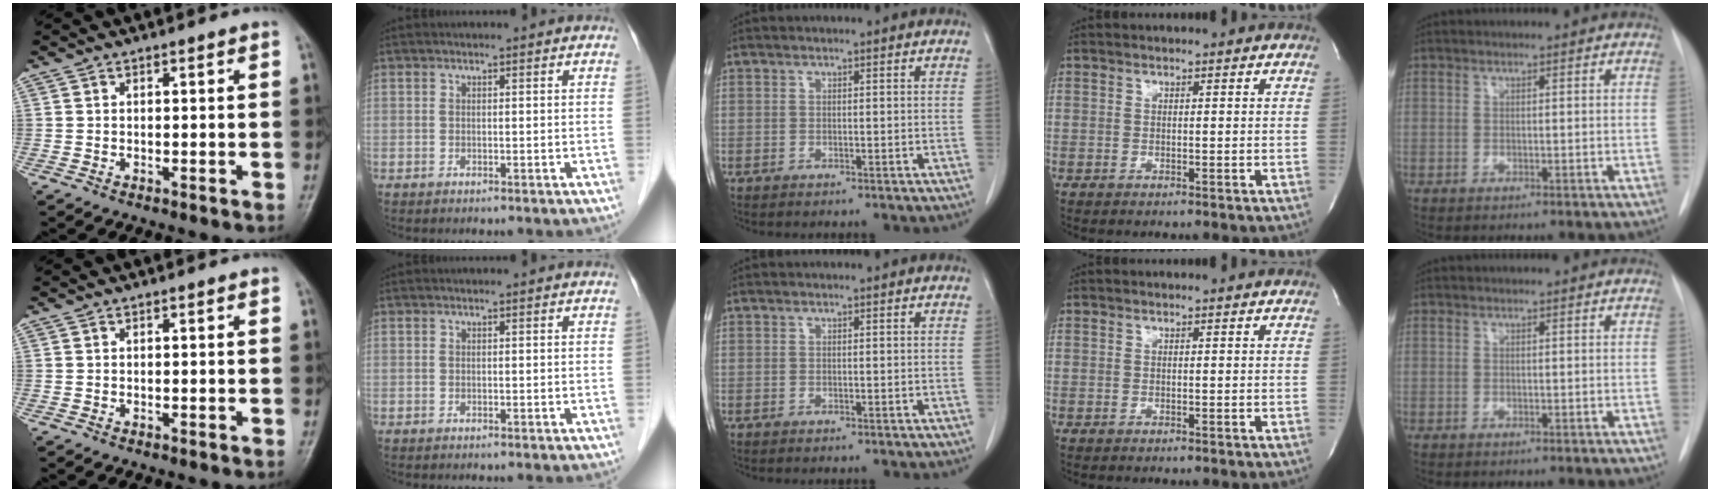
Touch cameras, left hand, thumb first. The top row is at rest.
{}